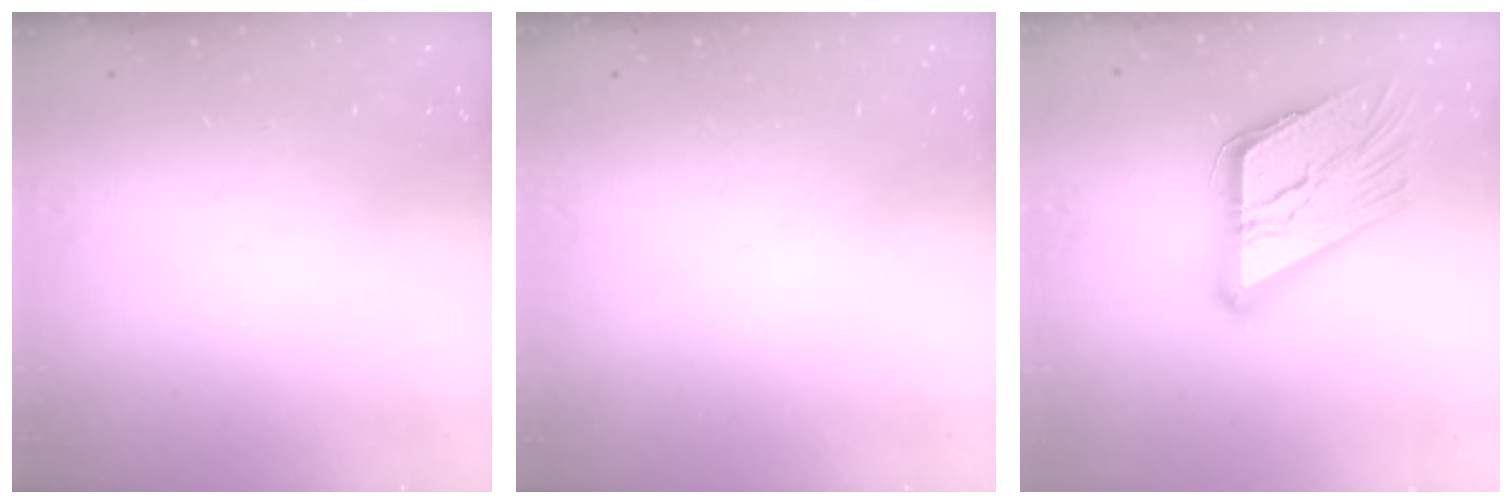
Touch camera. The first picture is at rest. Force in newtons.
{"total": 0.0}
{"total": 22.9, "press": 22.8, "slide": 2.3}